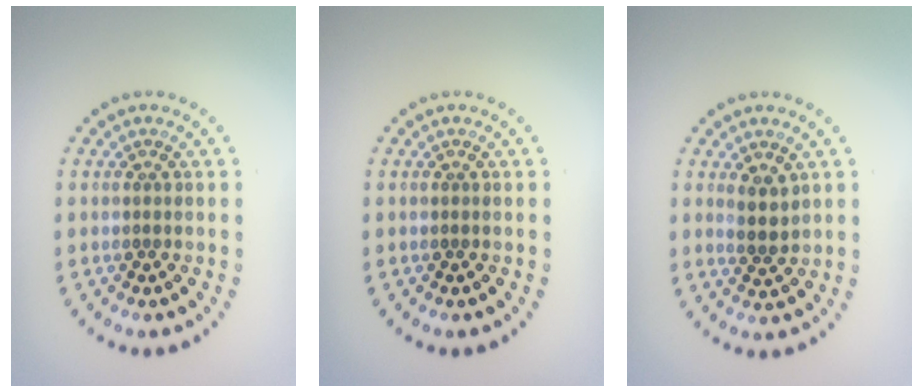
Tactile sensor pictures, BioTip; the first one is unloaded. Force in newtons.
{"total": 0.0}
{"total": 2.1, "press": 1.9, "slide": 1.1}